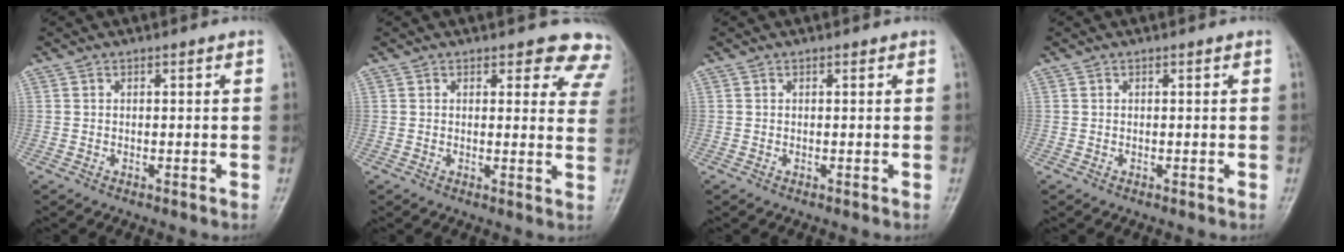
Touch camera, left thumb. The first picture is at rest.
{"total": 9.1, "force": [7.9, 3.8, 2.4], "torque": [0.031, -0.038, 0.056]}
{"total": 0.0}
{"total": 0.0}